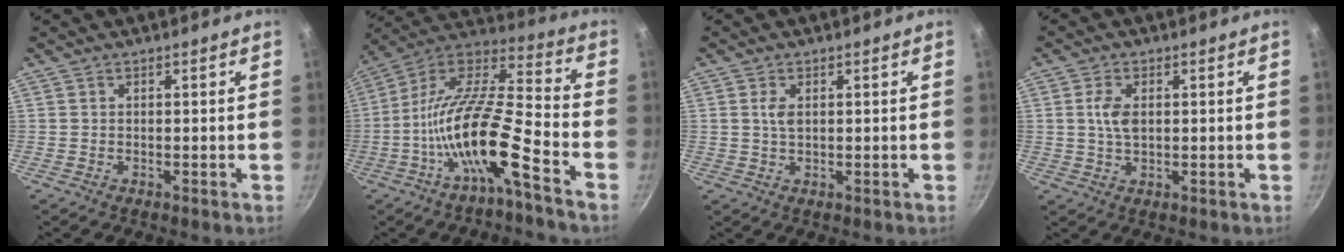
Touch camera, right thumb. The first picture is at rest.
{"total": 18.0, "force": [-8.0, 4.2, 15.5], "torque": [-0.281, 0.062, -0.165]}
{"total": 2.5, "force": [0.6, 1.3, 2.1], "torque": [-0.038, -0.001, 0.013]}
{"total": 4.6, "force": [0.7, 2.6, 3.7], "torque": [-0.069, 0.002, 0.014]}